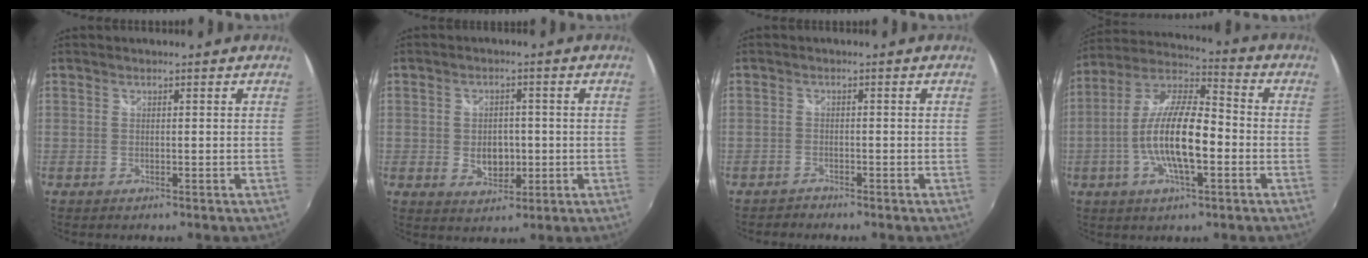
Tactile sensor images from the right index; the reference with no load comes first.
{"total": 5.9, "force": [-0.7, 4.2, 4.0], "torque": [-0.072, -0.002, -0.008]}
{"total": 1.6, "force": [-1.5, 0.5, -0.2], "torque": [-0.004, 0.001, -0.029]}
{"total": 15.5, "force": [-3.4, 4.9, 14.4], "torque": [-0.279, 0.001, -0.069]}